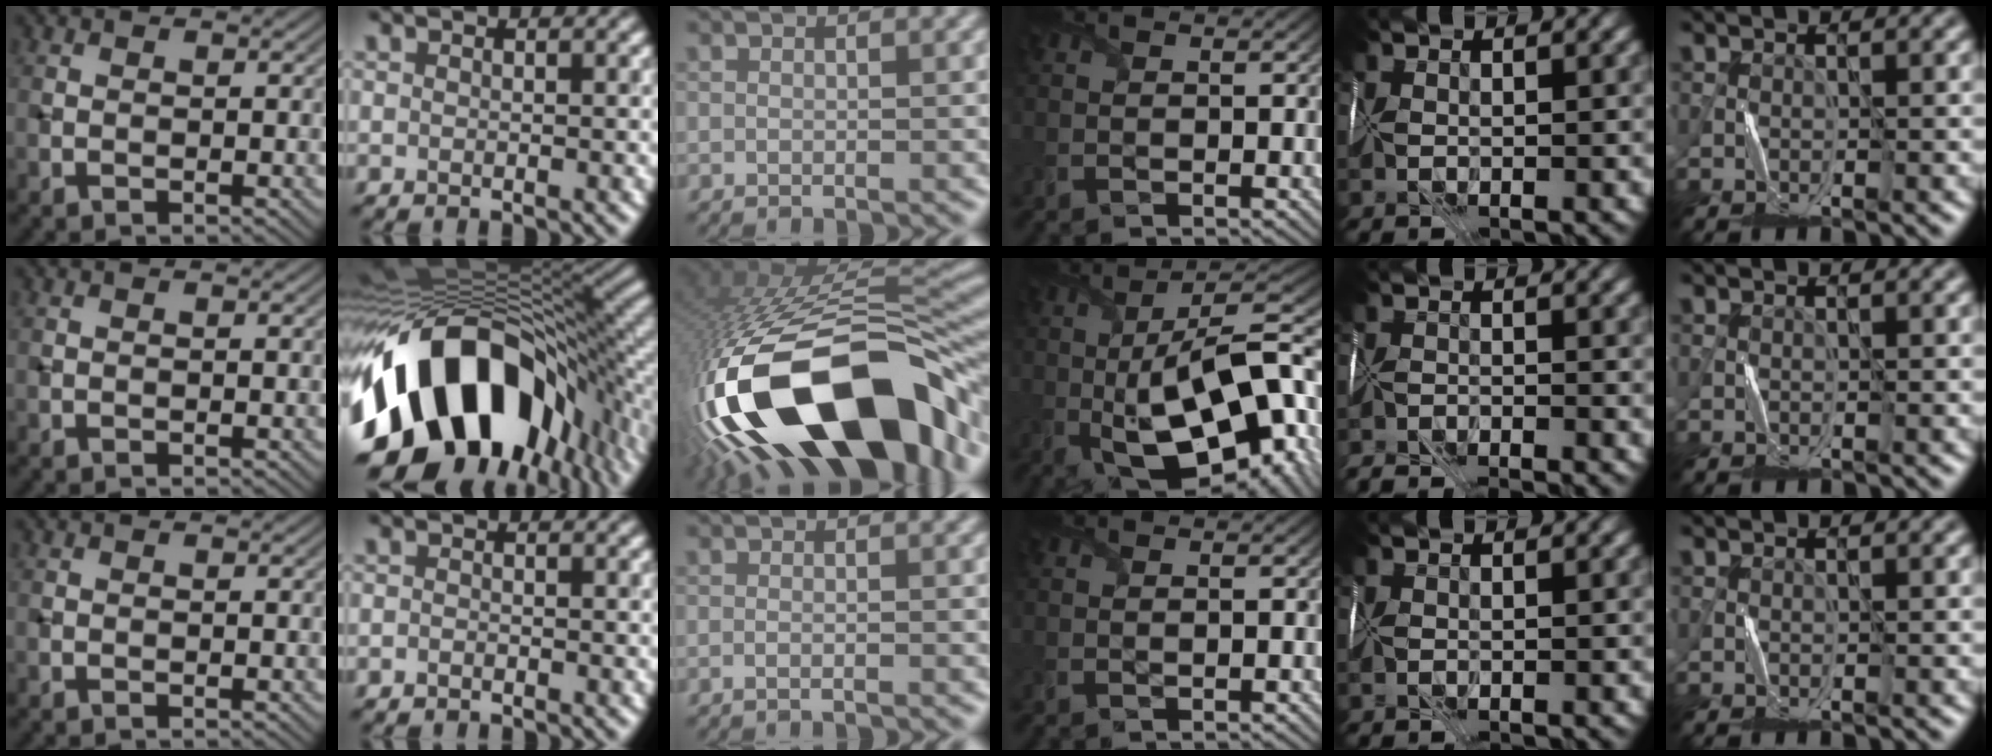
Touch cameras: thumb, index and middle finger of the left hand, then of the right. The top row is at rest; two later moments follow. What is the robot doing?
{"motion": "fold", "object": "map"}